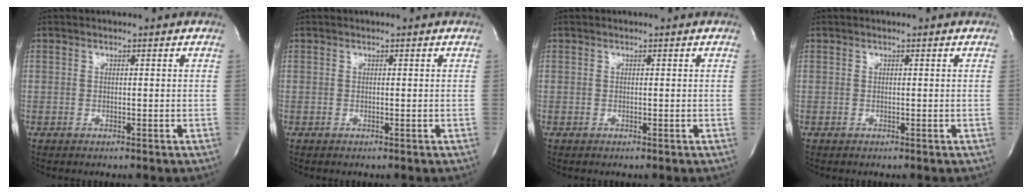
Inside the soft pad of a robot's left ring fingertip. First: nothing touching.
{"total": 0.0}
{"total": 0.0}
{"total": 0.0}